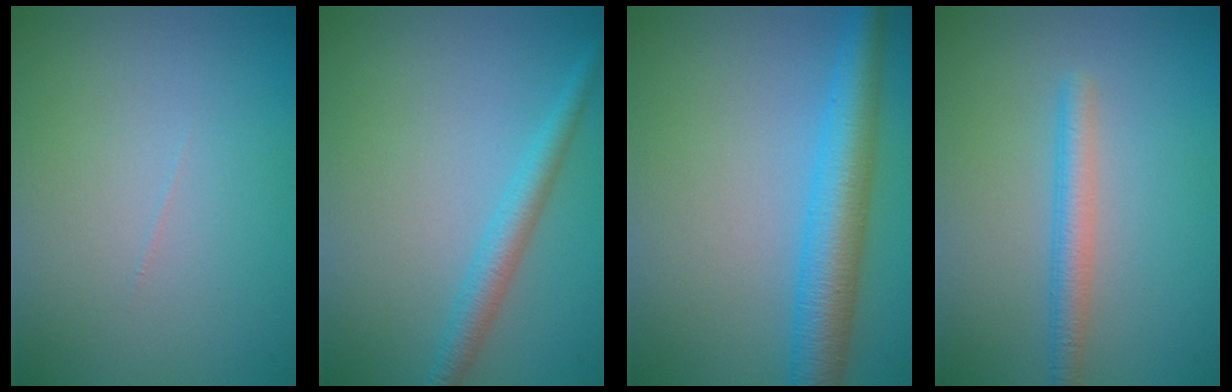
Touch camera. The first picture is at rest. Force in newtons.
{"total": 2.5, "press": 2.5, "slide": 0.1}
{"total": 5.9, "press": 5.9, "slide": 0.1}
{"total": 2.4, "press": 2.4, "slide": 0.1}